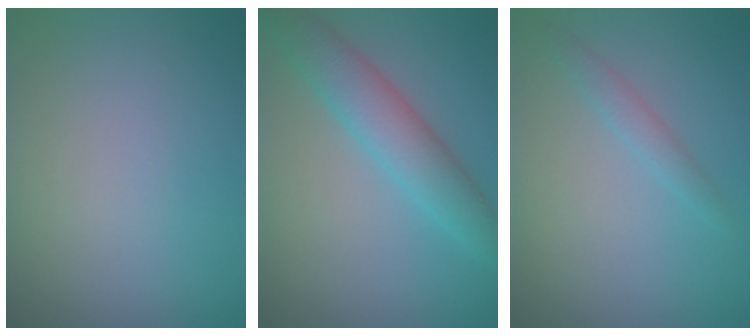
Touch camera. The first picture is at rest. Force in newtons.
{"total": 4.6, "press": 4.6, "slide": 0.1}
{"total": 1.3, "press": 1.3, "slide": 0.0}